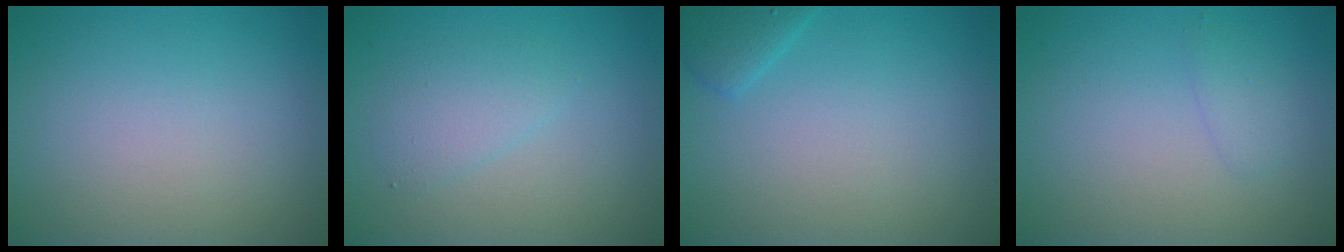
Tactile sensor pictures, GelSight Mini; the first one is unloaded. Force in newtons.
{"total": 2.0, "press": 2.0, "slide": 0.1}
{"total": 1.8, "press": 1.8, "slide": 0.1}
{"total": 1.2, "press": 1.2, "slide": 0.1}